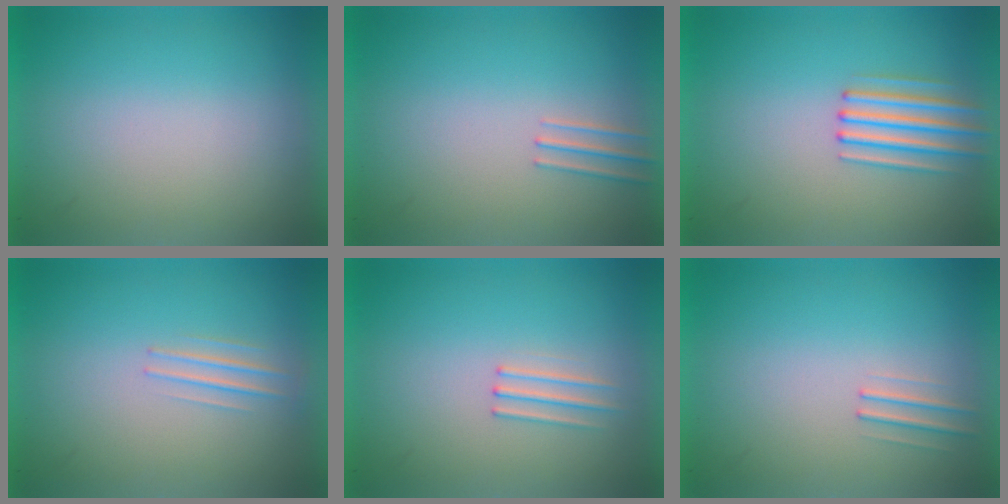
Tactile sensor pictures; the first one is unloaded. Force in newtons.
{"total": 1.0}
{"total": 2.6}
{"total": 1.3}
{"total": 1.2}
{"total": 1.0}